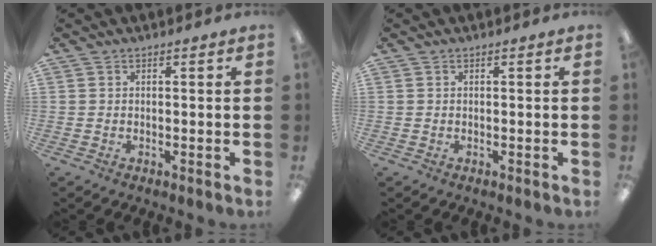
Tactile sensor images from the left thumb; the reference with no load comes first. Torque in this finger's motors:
{"motor_torque": [-0.06, 0.07, 0.01, -0.04, 0.00]}